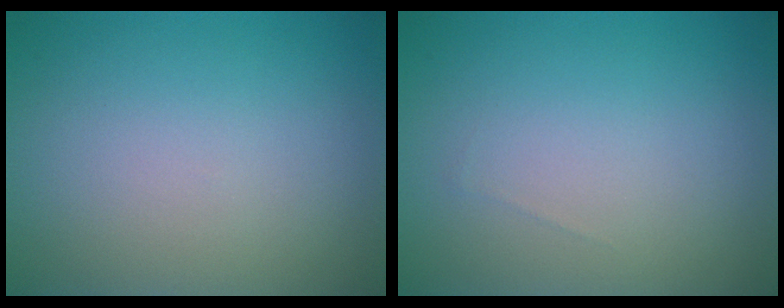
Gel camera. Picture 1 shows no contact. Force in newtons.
{"total": 0.0}